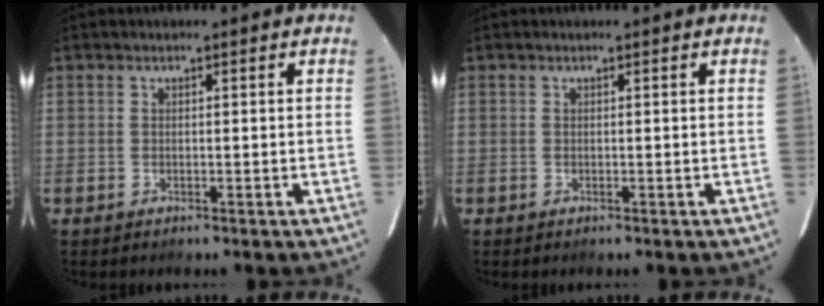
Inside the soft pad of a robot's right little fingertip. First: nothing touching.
{"total": 0.0}